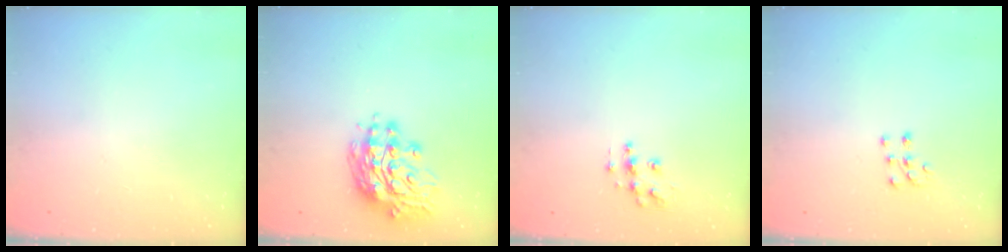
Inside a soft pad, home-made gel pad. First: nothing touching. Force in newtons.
{"total": 14.9, "press": 14.8, "slide": 1.5}
{"total": 8.6, "press": 8.6, "slide": 0.3}
{"total": 7.6, "press": 7.6, "slide": 0.5}